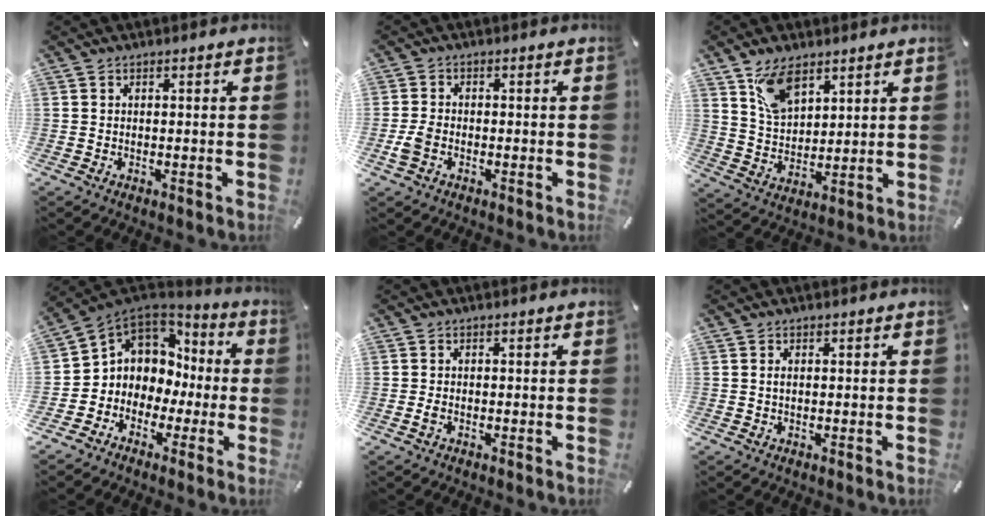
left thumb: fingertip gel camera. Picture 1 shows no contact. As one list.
[{"total": 3.7, "force": [-1.2, 2.6, 2.3], "torque": [-0.052, 0.004, -0.024]}, {"total": 9.2, "force": [6.0, 5.3, 4.5], "torque": [-0.089, -0.016, 0.115]}, {"total": 7.3, "force": [-0.1, 7.3, 0.1], "torque": [-0.025, -0.013, 0.009]}, {"total": 1.2, "force": [-0.4, 0.6, 0.9], "torque": [-0.025, -0.003, -0.010]}, {"total": 0.8, "force": [0.1, 0.4, 0.7], "torque": [-0.014, 0.001, 0.002]}]